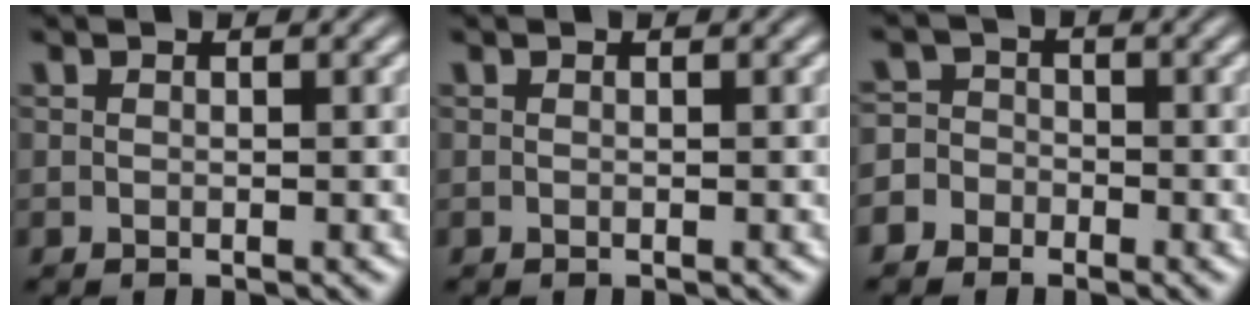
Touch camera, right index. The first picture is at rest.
{"total": 0.0}
{"total": 5.1, "force": [-2.1, 4.6, 0.7], "torque": [-0.008, -0.015, -0.043]}